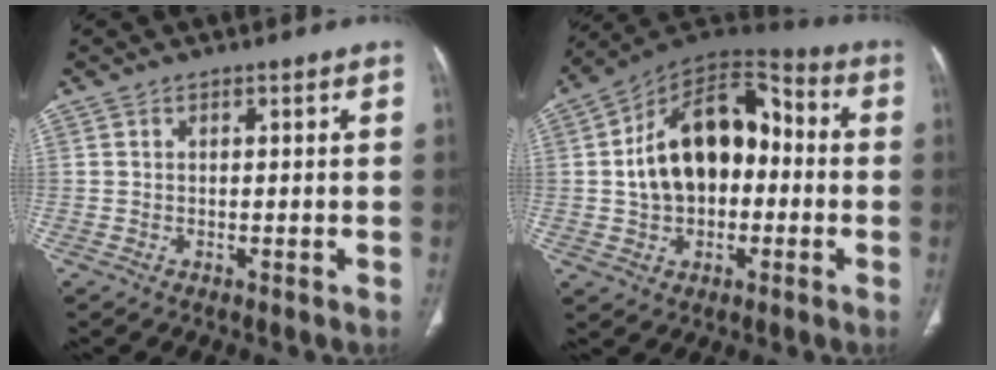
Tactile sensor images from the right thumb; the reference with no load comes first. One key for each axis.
{"total": 18.9, "fx": 0.1, "fy": 12.4, "fz": 14.2, "tx": -0.202, "ty": 0.041, "tz": -0.005}